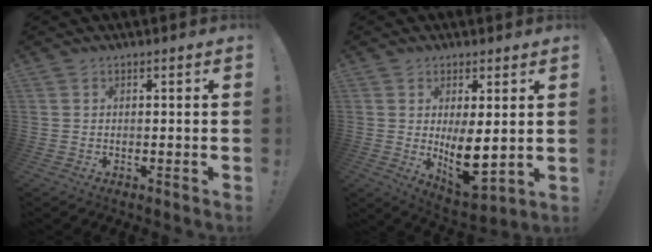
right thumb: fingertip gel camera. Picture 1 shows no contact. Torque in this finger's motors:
{"motor_torque": [0.08, 0.47, 0.07, 0.05, 0.05]}